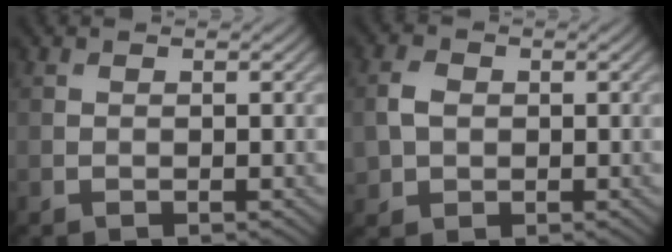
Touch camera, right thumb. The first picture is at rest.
{"total": 3.3, "force": [0.1, 2.6, 2.0], "torque": [-0.051, 0.002, 0.000]}